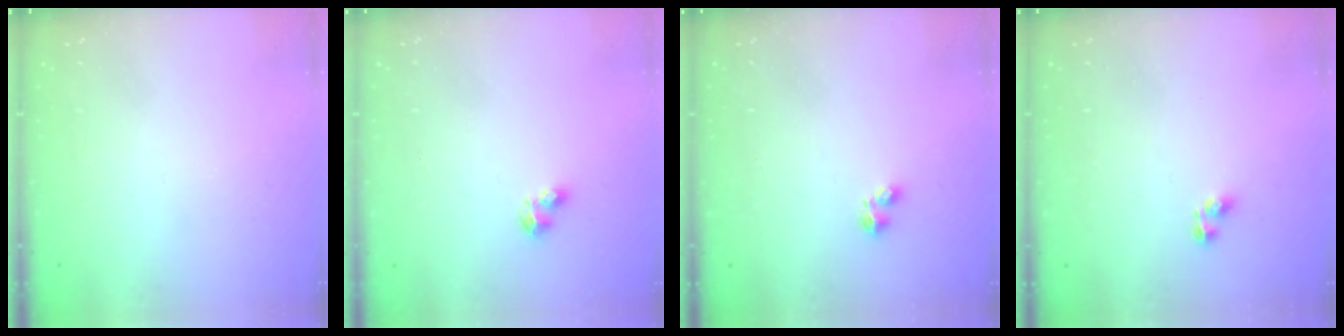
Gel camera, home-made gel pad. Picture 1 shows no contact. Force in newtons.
{"total": 3.6, "press": 3.6, "slide": 0.5}
{"total": 2.4, "press": 2.3, "slide": 0.6}
{"total": 2.5, "press": 2.5, "slide": 0.1}